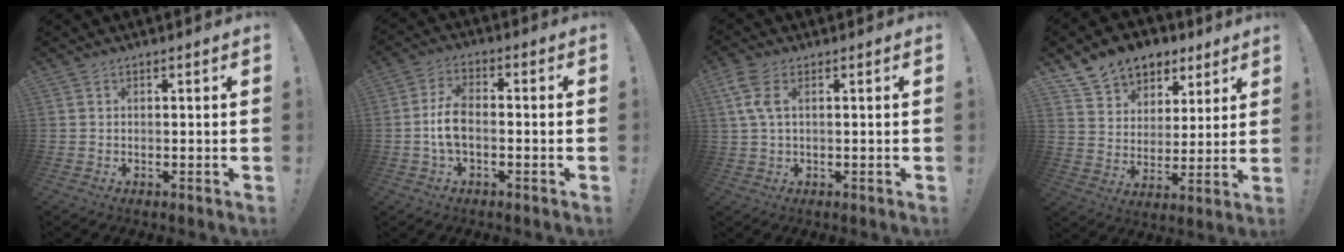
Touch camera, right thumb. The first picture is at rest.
{"total": 7.6, "force": [-1.3, 4.0, 6.3], "torque": [-0.136, 0.005, -0.019]}
{"total": 6.8, "force": [2.1, 3.1, 5.7], "torque": [-0.126, 0.004, 0.043]}
{"total": 11.9, "force": [8.2, 8.1, 3.0], "torque": [-0.048, -0.059, 0.157]}